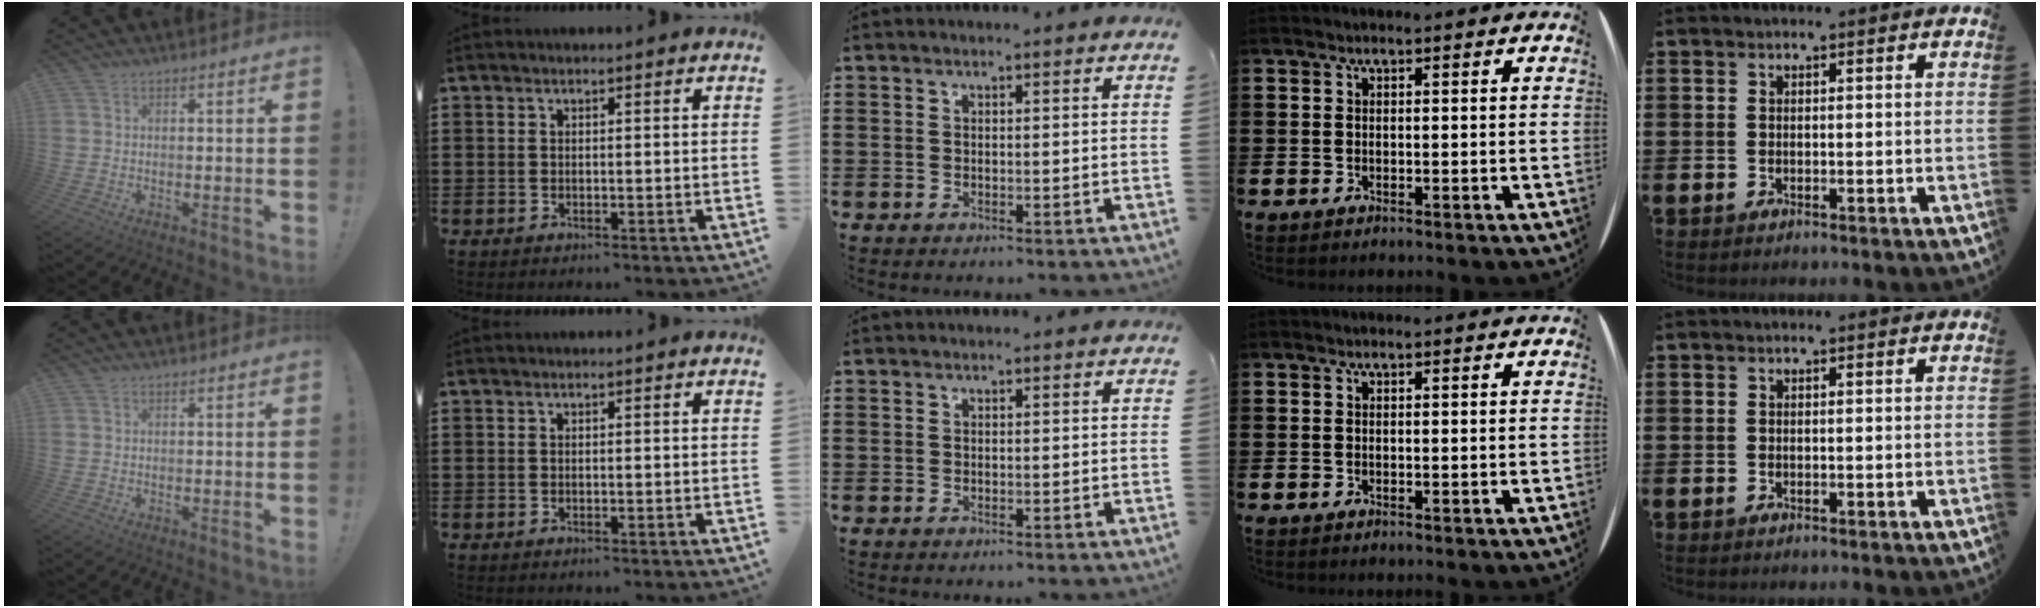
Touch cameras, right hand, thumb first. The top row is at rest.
{}